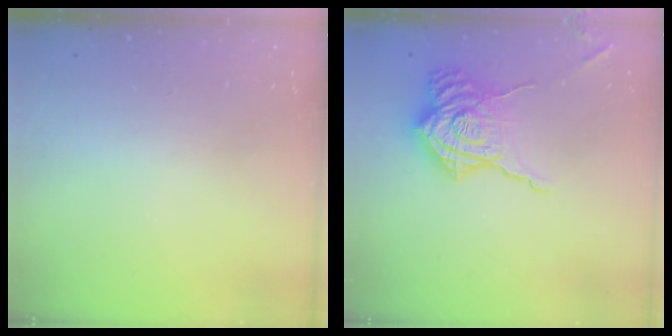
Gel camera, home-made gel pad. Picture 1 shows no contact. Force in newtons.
{"total": 18.8, "press": 18.8, "slide": 1.1}